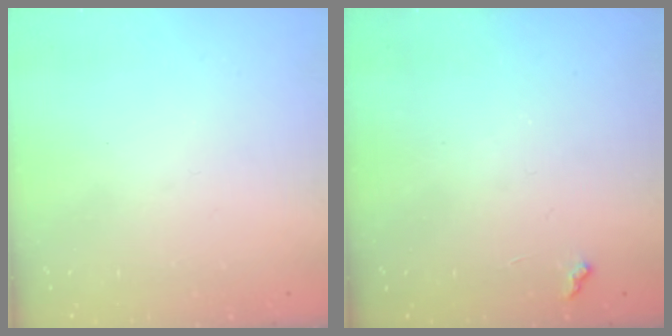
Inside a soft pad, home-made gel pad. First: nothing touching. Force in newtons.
{"total": 6.1, "press": 6.1, "slide": 0.7}